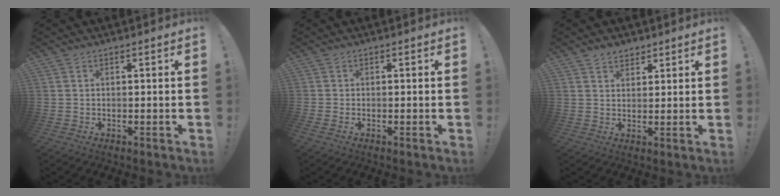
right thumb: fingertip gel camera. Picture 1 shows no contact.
{"total": 0.8, "force": [0.0, -0.2, 0.8], "torque": [-0.013, -0.004, 0.001]}
{"total": 3.5, "force": [2.8, 2.1, 0.6], "torque": [0.000, -0.016, 0.049]}